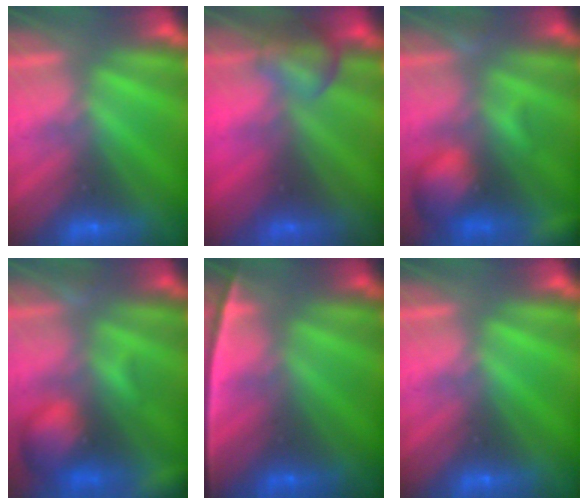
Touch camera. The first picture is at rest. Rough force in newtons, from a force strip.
{"total": 6.8}
{"total": 7.0}
{"total": 7.0}
{"total": 2.4}
{"total": 0.0}